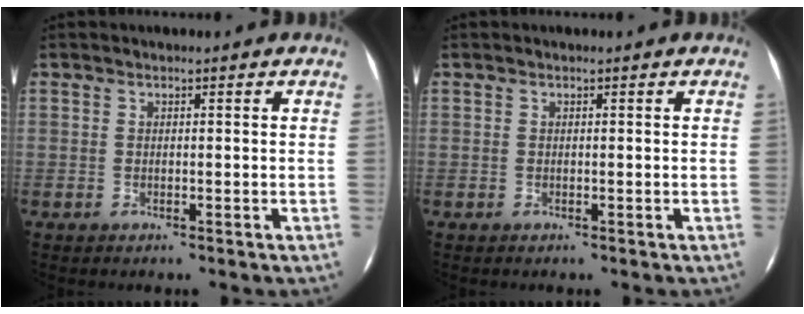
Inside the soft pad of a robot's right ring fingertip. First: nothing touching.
{"total": 0.0}